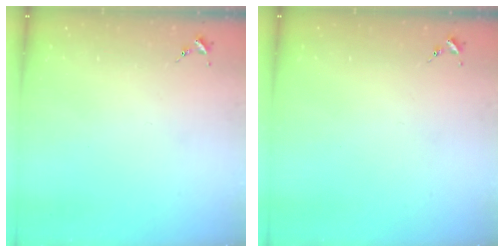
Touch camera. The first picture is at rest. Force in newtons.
{"total": 0.0}